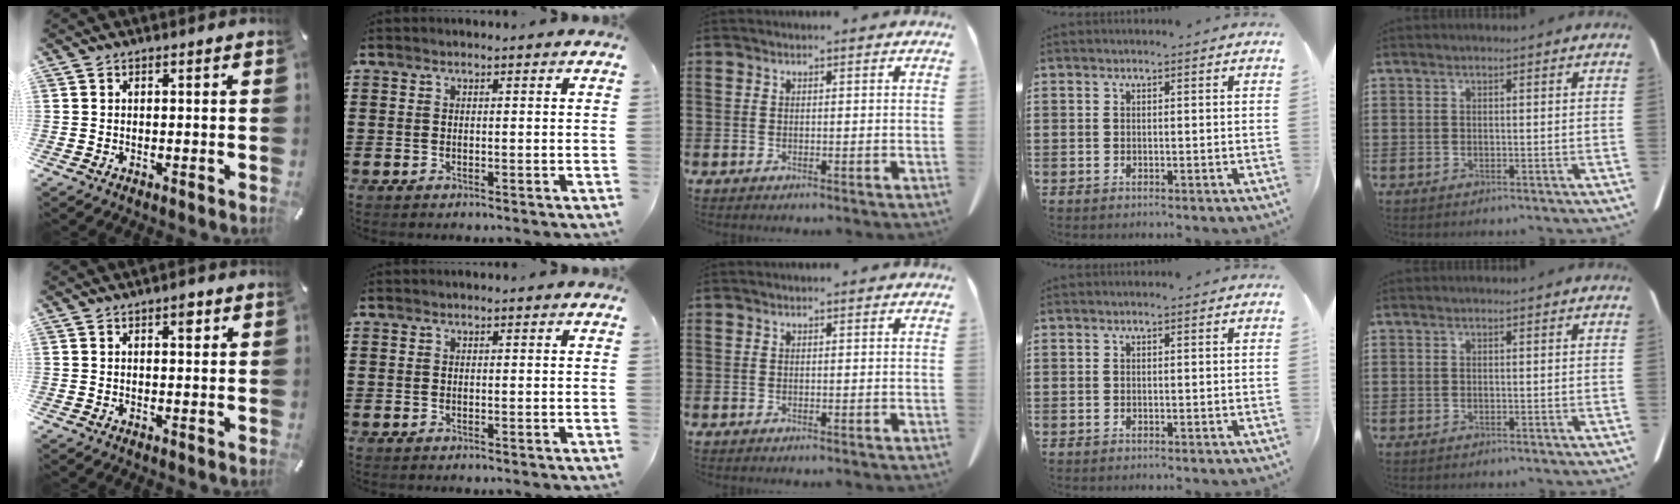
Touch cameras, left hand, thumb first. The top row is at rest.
{"thumb": {"total": 2.4, "force": [1.1, 1.2, 1.8], "torque": [-0.015, -0.004, 0.012]}}